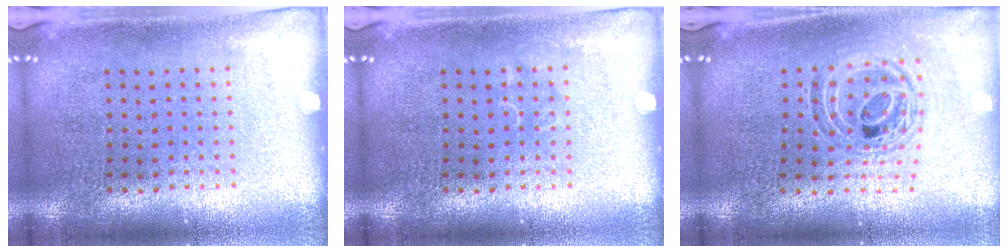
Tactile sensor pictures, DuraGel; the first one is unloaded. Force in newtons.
{"total": 0.5, "press": 0.5, "slide": 0.1}
{"total": 0.9, "press": 0.9, "slide": 0.3}